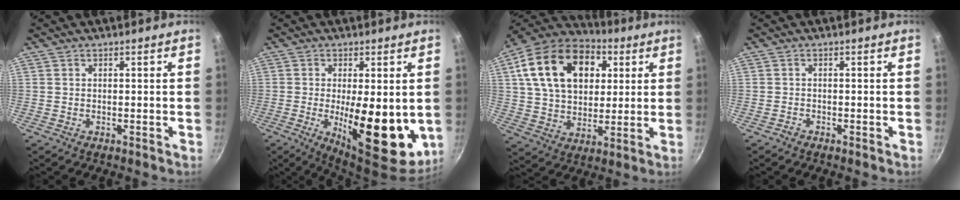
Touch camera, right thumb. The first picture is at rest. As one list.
[{"total": 15.3, "force": [-1.7, 5.7, 14.1], "torque": [-0.187, -0.015, -0.013]}, {"total": 22.9, "force": [6.9, 15.5, 15.3], "torque": [-0.245, 0.002, 0.110]}, {"total": 0.7, "force": [-0.6, 0.2, 0.1], "torque": [-0.012, 0.009, -0.012]}]